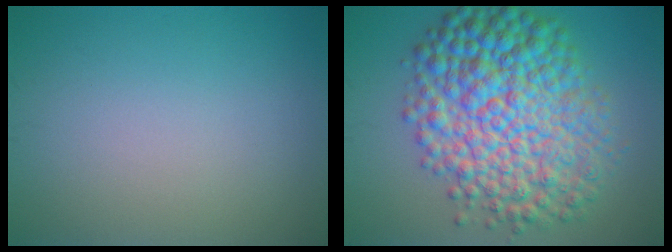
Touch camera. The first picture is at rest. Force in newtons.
{"total": 11.5, "press": 11.5, "slide": 0.0}